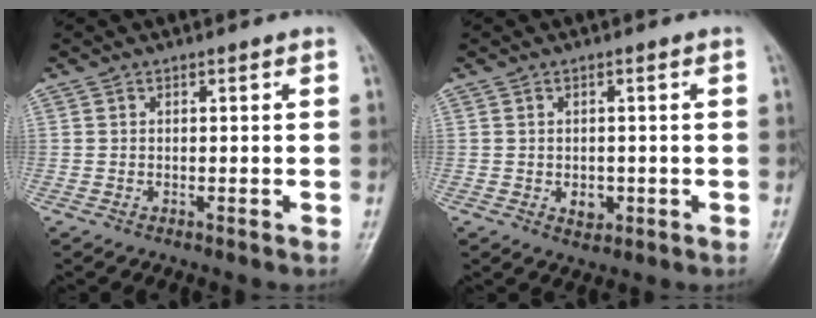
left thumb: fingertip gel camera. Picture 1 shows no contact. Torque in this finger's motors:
{"motor_torque": [0.43, 0.64, 0.23, -0.04, 0.07]}